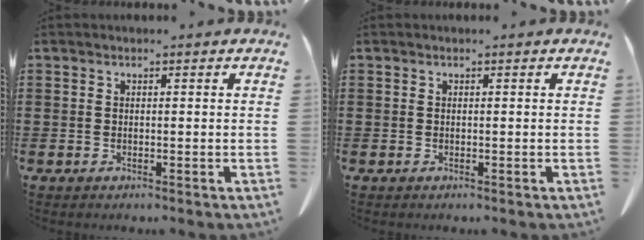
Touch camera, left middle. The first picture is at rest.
{"total": 0.0}